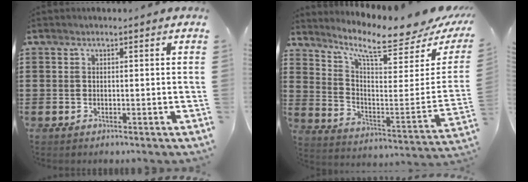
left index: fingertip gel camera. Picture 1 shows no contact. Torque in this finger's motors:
{"motor_torque": [2.14, 0.00, 0.66, 0.21]}